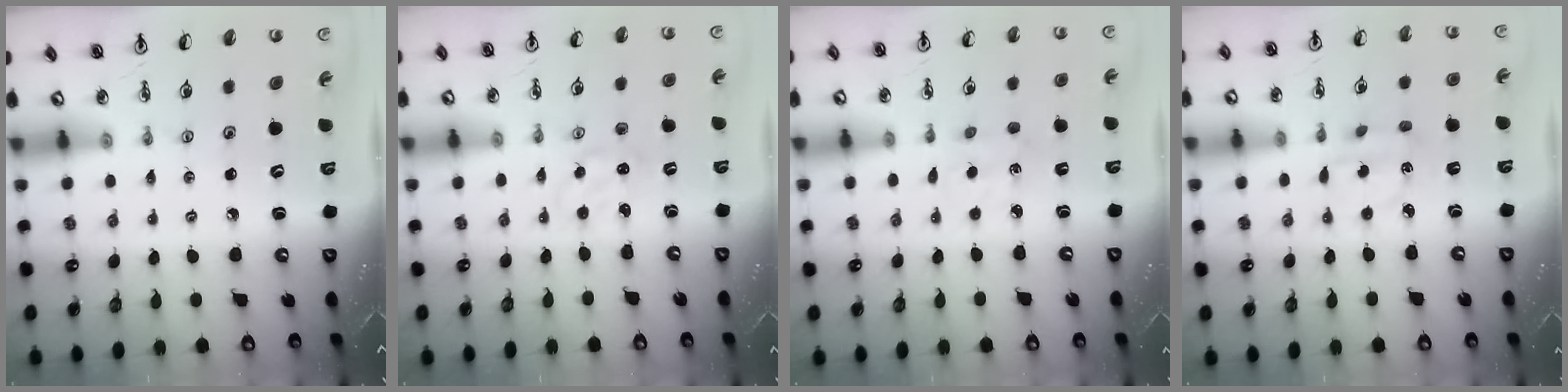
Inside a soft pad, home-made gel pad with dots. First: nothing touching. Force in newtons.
{"total": 1.1, "press": 1.1, "slide": 0.2}
{"total": 2.2, "press": 2.2, "slide": 0.3}
{"total": 2.2, "press": 2.2, "slide": 0.6}